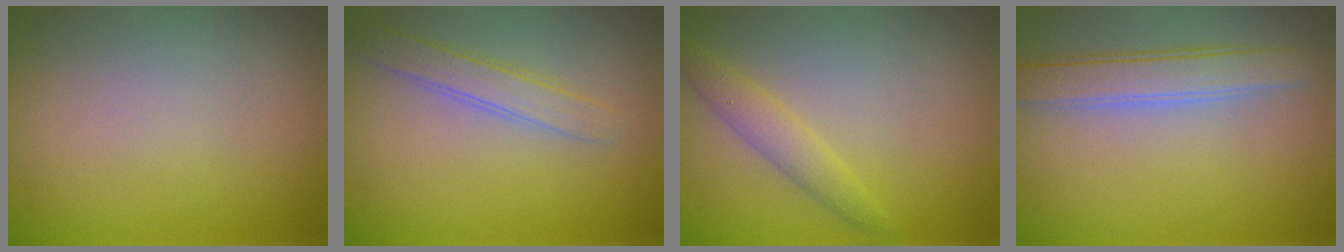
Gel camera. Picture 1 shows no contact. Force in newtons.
{"total": 2.3, "press": 2.3, "slide": 0.1}
{"total": 2.1, "press": 2.1, "slide": 0.1}
{"total": 3.2, "press": 3.2, "slide": 0.2}